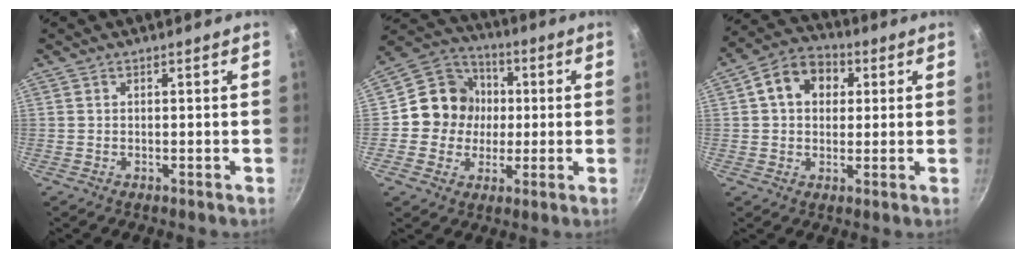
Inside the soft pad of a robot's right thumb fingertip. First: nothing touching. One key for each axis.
{"total": 12.3, "fx": 0.3, "fy": 11.5, "fz": 4.3, "tx": -0.034, "ty": 0.022, "tz": -0.013}
{"total": 10.4, "fx": 2.7, "fy": 7.9, "fz": 6.1, "tx": -0.071, "ty": 0.017, "tz": 0.028}